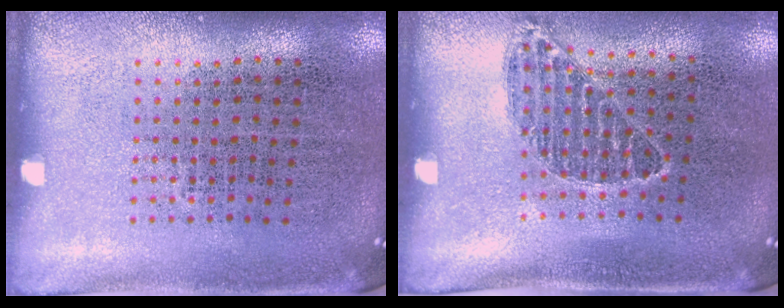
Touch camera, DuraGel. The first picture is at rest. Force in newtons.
{"total": 0.9, "press": 0.7, "slide": 0.5}